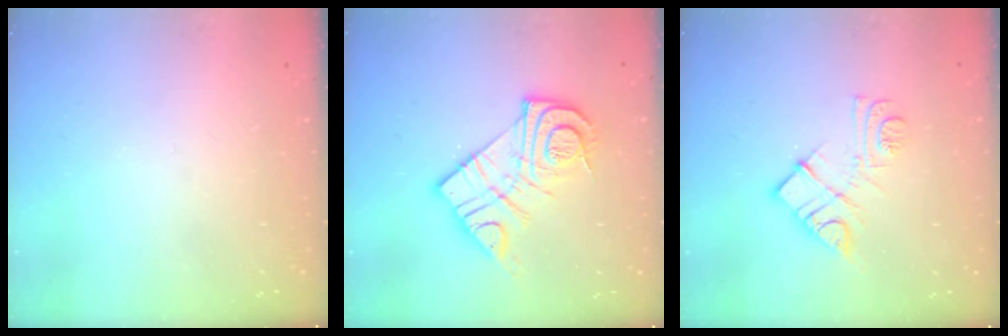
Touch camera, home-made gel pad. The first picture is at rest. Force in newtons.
{"total": 15.4, "press": 15.4, "slide": 1.3}
{"total": 11.1, "press": 11.1, "slide": 0.5}